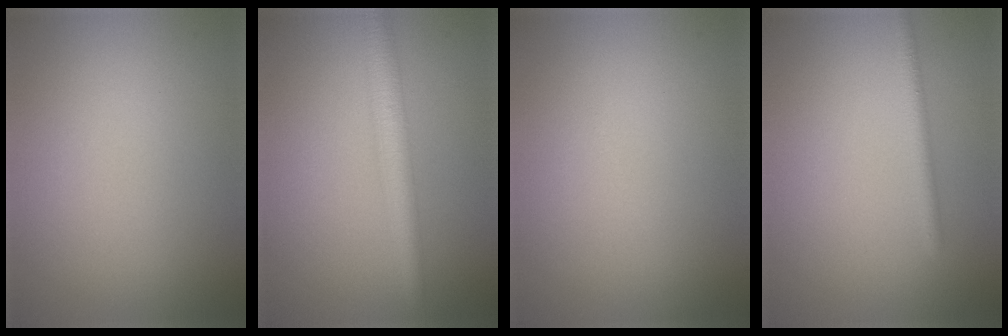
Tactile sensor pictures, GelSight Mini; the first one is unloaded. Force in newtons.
{"total": 4.0, "press": 4.0, "slide": 0.1}
{"total": 0.0}
{"total": 1.7, "press": 1.7, "slide": 0.0}